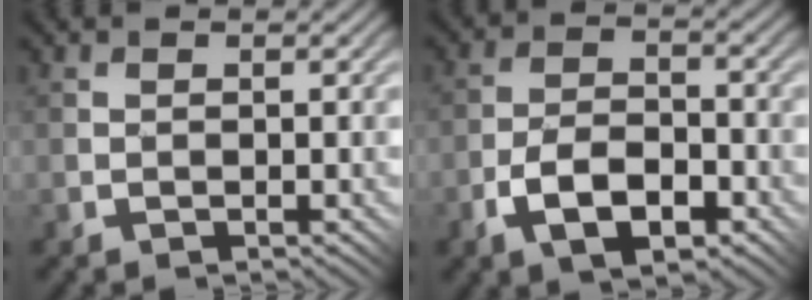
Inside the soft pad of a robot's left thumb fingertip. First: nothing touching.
{"total": 6.5, "force": [-3.2, 3.2, 4.6], "torque": [-0.089, 0.001, -0.067]}